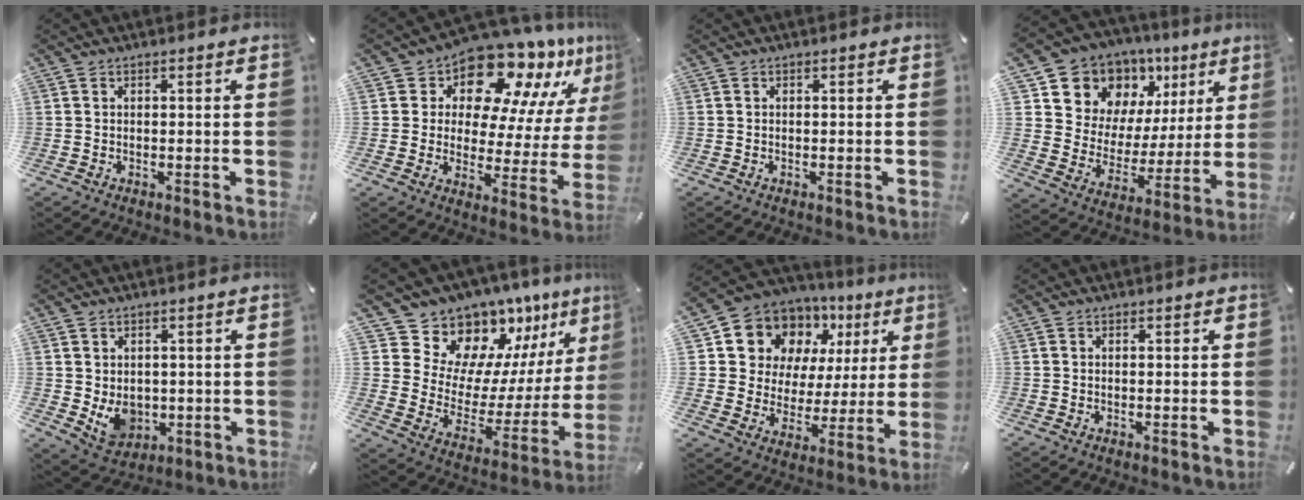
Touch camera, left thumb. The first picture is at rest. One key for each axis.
{"total": 14.5, "fx": 12.3, "fy": 5.8, "fz": 4.9, "tx": -0.083, "ty": -0.119, "tz": 0.206}
{"total": 0.0}
{"total": 12.3, "fx": 8.7, "fy": 8.6, "fz": 1.8, "tx": -0.035, "ty": -0.090, "tz": 0.154}
{"total": 6.9, "fx": 0.5, "fy": 6.1, "fz": 3.1, "tx": -0.049, "ty": -0.010, "tz": 0.012}
{"total": 14.4, "fx": 13.0, "fy": 6.2, "fz": 0.3, "tx": -0.014, "ty": -0.150, "tz": 0.235}
{"total": 12.2, "fx": 6.6, "fy": 9.8, "fz": 3.0, "tx": -0.062, "ty": -0.052, "tz": 0.128}
{"total": 0.0}